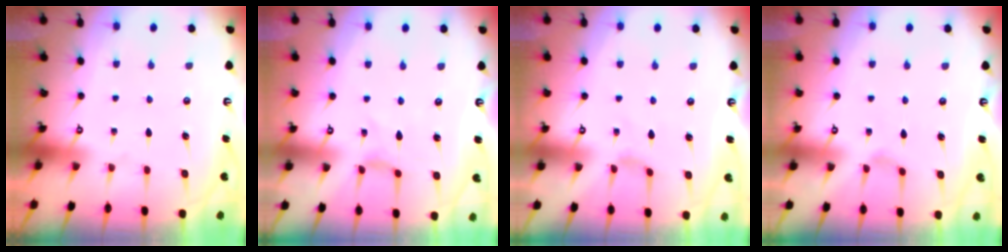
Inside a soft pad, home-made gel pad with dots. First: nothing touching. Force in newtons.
{"total": 0.0}
{"total": 0.0}
{"total": 0.6, "press": 0.5, "slide": 0.2}